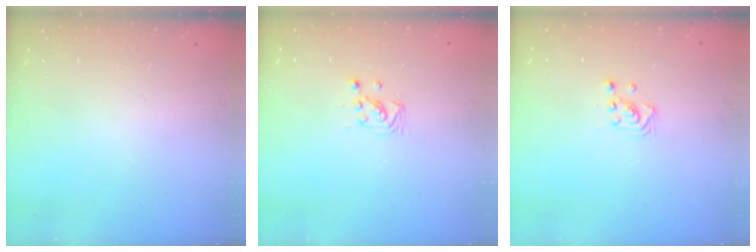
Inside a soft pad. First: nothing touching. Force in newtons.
{"total": 3.0, "press": 2.9, "slide": 0.5}
{"total": 2.9, "press": 2.8, "slide": 0.3}